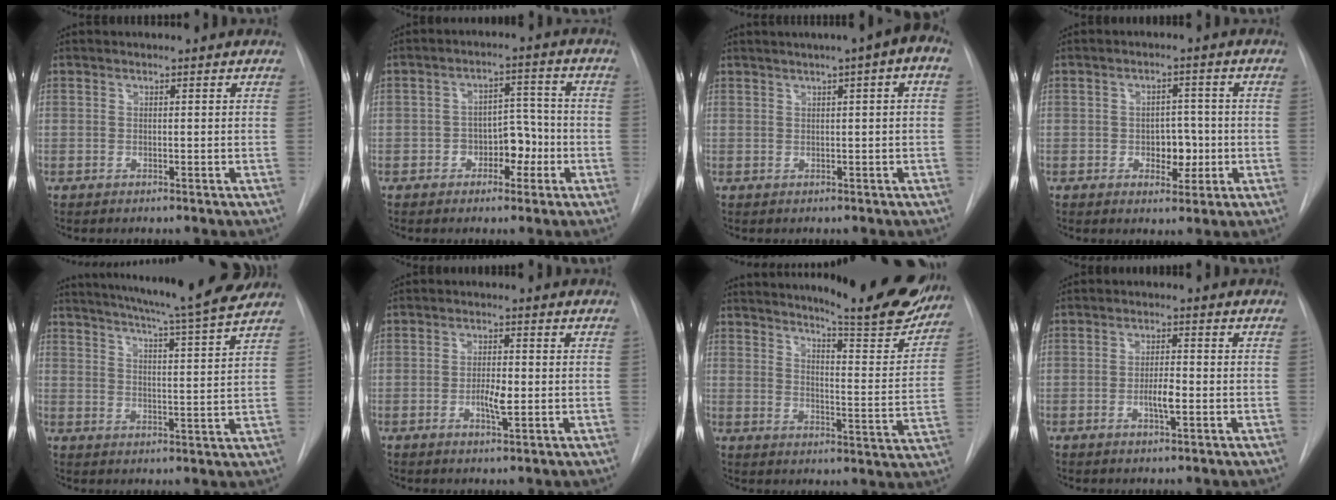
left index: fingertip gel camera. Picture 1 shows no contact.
{"total": 5.9, "force": [-2.2, 3.5, 4.1], "torque": [-0.052, 0.026, -0.032]}
{"total": 6.3, "force": [2.5, 0.5, 5.7], "torque": [-0.077, 0.024, 0.031]}
{"total": 4.5, "force": [-0.9, 2.9, 3.4], "torque": [-0.037, 0.007, -0.007]}
{"total": 17.2, "force": [15.2, -0.9, 8.1], "torque": [-0.134, -0.021, 0.206]}
{"total": 3.6, "force": [-0.7, 0.9, 3.4], "torque": [-0.061, 0.000, -0.010]}
{"total": 19.9, "force": [17.8, 2.0, 8.8], "torque": [-0.120, -0.068, 0.221]}
{"total": 3.5, "force": [-1.0, 0.7, 3.2], "torque": [-0.057, 0.001, -0.015]}